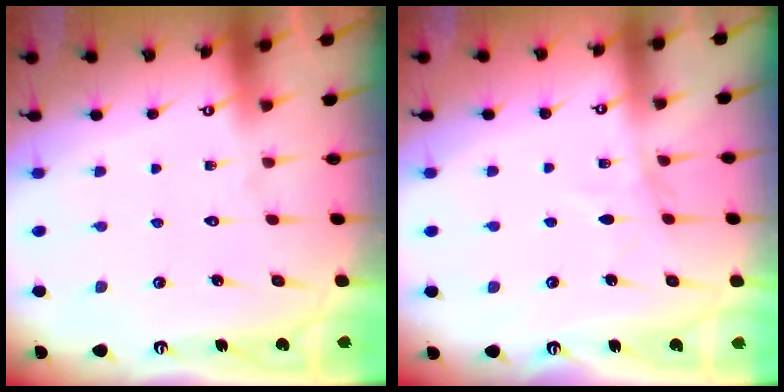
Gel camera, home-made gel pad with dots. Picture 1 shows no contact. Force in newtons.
{"total": 3.1, "press": 3.1, "slide": 0.4}